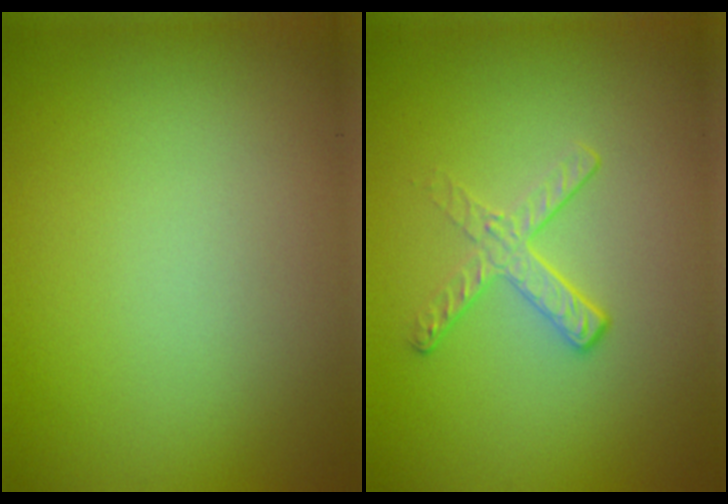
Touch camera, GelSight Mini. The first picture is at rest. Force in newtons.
{"total": 2.1, "press": 1.4, "slide": 1.6}